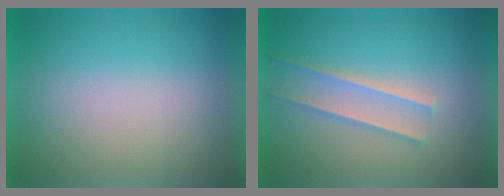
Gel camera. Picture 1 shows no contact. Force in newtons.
{"total": 1.6}